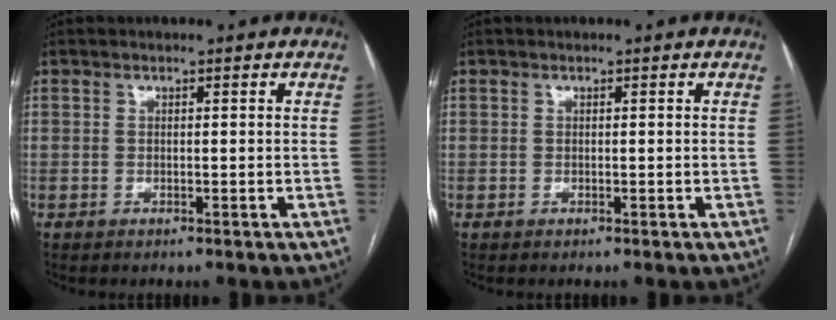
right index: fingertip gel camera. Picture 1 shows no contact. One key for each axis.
{"total": 0.0}